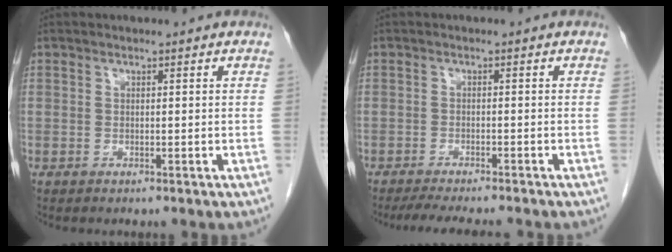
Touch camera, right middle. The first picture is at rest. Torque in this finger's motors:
{"motor_torque": [0.47, -0.35, 0.10, 0.02]}